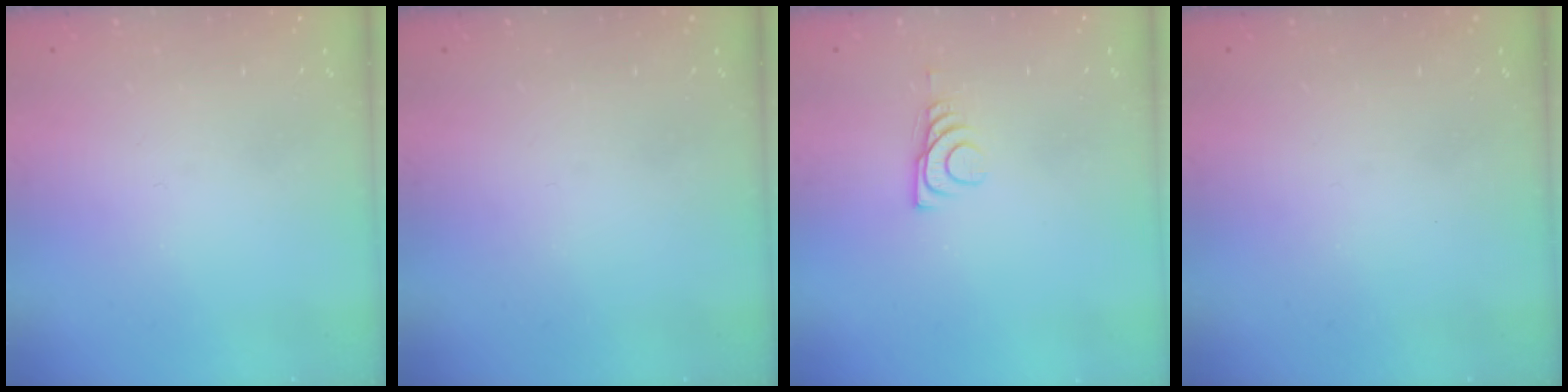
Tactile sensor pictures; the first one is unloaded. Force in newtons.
{"total": 0.0}
{"total": 6.6, "press": 6.6, "slide": 0.9}
{"total": 0.0}